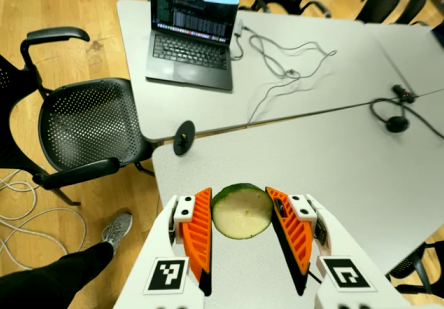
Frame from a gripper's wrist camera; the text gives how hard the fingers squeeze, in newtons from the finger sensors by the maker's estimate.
{"total": 8.3, "left": 8.0, "right": 8.6}